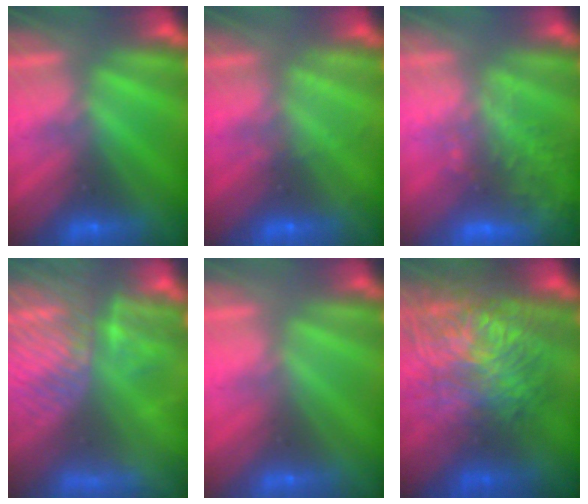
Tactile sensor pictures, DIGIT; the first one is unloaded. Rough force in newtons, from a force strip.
{"total": 1.7}
{"total": 5.9}
{"total": 6.6}
{"total": 3.0}
{"total": 7.3}